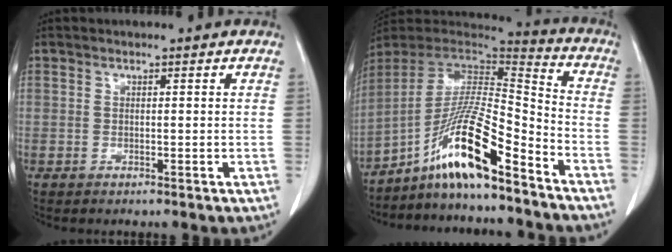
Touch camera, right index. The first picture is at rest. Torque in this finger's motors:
{"motor_torque": [1.52, -0.62, 0.56, 0.21]}